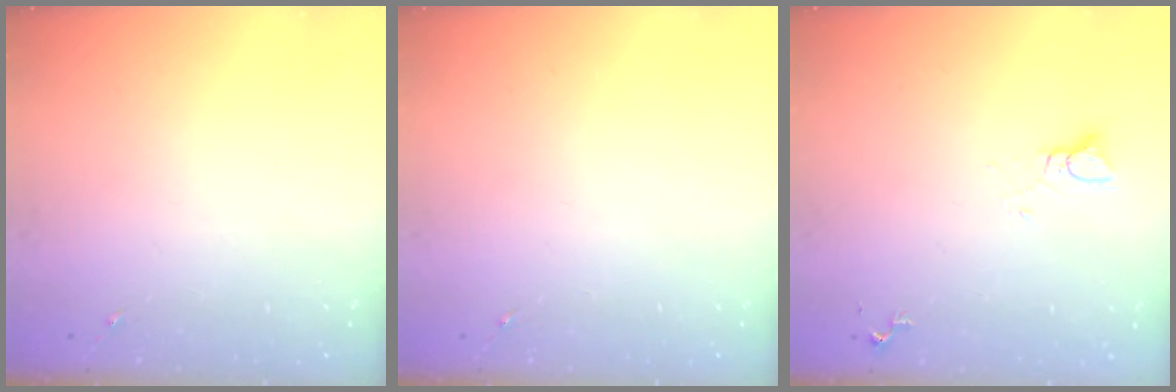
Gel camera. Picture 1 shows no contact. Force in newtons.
{"total": 0.0}
{"total": 2.8, "press": 2.8, "slide": 0.1}